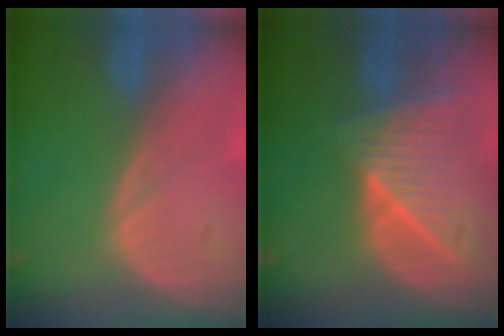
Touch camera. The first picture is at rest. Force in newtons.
{"total": 8.8, "press": 7.9, "slide": 3.9}